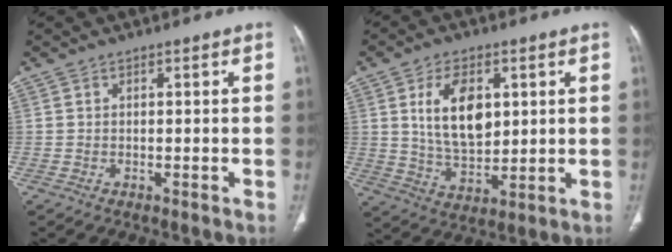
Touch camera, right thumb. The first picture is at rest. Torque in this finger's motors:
{"motor_torque": [0.85, 2.37, 1.25, 0.03, 0.36]}